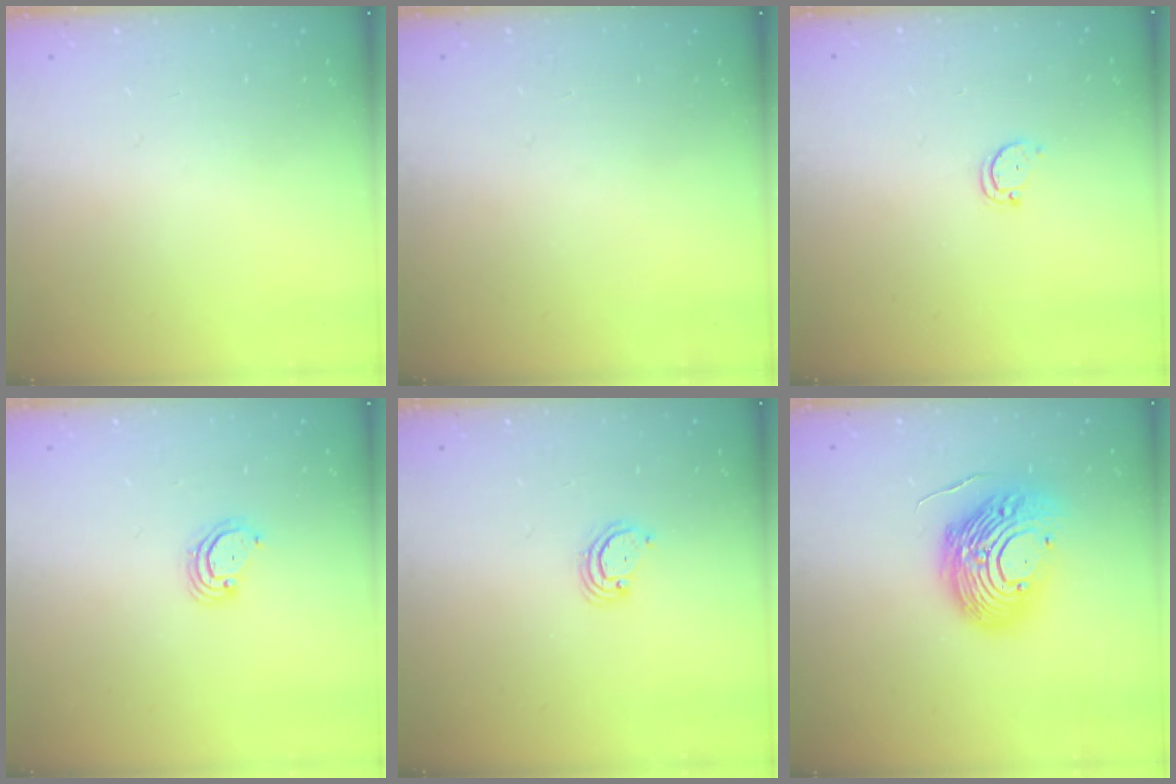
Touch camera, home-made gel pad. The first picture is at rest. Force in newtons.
{"total": 0.0}
{"total": 2.3, "press": 2.3, "slide": 0.4}
{"total": 3.0, "press": 2.9, "slide": 0.3}
{"total": 3.0, "press": 3.0, "slide": 0.3}
{"total": 16.8, "press": 16.7, "slide": 1.9}